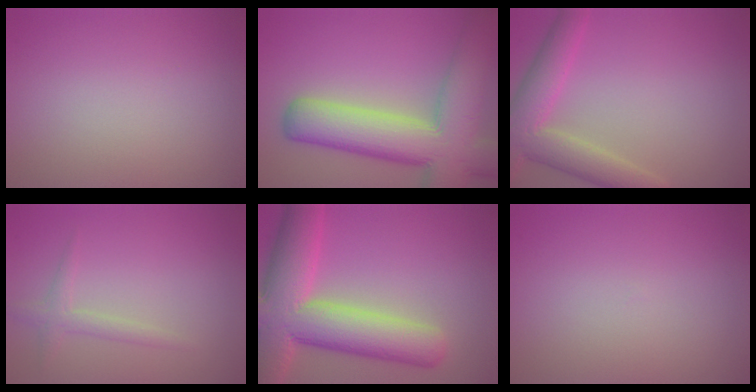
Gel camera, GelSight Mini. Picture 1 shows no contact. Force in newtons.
{"total": 11.2, "press": 11.2, "slide": 0.8}
{"total": 5.8, "press": 5.8, "slide": 0.4}
{"total": 1.6, "press": 1.6, "slide": 0.1}
{"total": 12.0, "press": 12.0, "slide": 0.7}
{"total": 0.0}